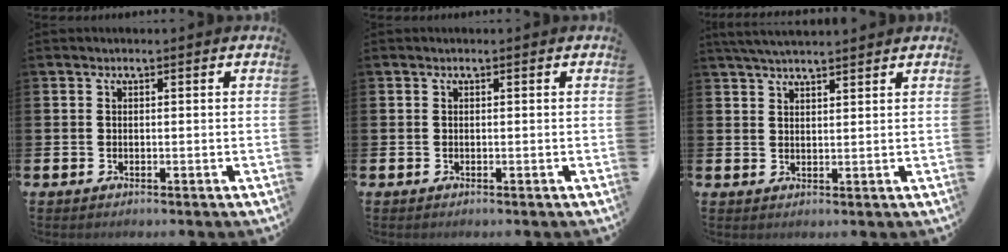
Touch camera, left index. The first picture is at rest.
{"total": 0.0}
{"total": 3.7, "force": [3.5, 0.4, 1.1], "torque": [-0.028, -0.007, 0.065]}